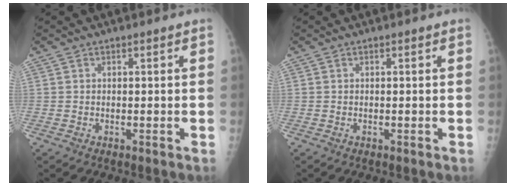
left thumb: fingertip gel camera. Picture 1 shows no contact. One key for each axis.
{"total": 0.0}